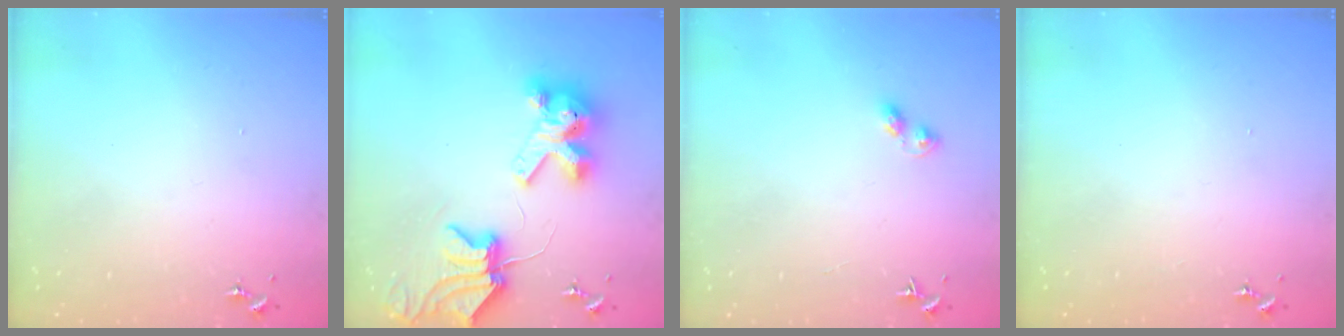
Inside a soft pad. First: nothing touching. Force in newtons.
{"total": 12.1, "press": 12.0, "slide": 1.5}
{"total": 3.5, "press": 3.4, "slide": 0.5}
{"total": 0.0}